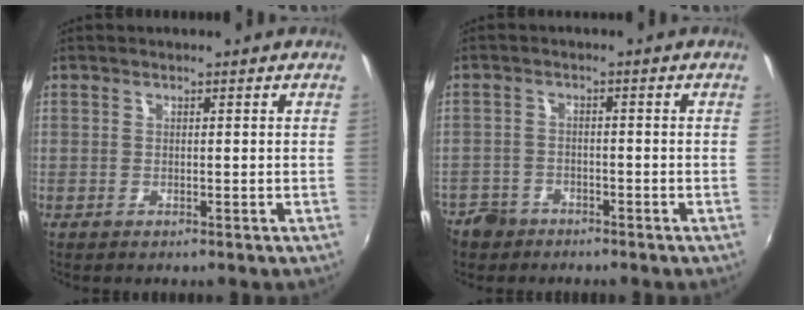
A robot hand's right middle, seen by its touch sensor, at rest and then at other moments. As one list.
[{"total": 7.6, "force": [-5.0, 5.4, 1.9], "torque": [-0.068, 0.007, -0.086]}]